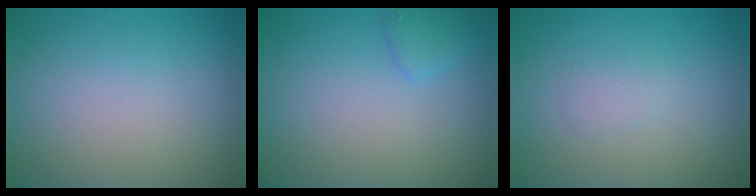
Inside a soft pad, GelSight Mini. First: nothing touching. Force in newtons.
{"total": 1.3, "press": 1.3, "slide": 0.1}
{"total": 0.9, "press": 0.9, "slide": 0.0}